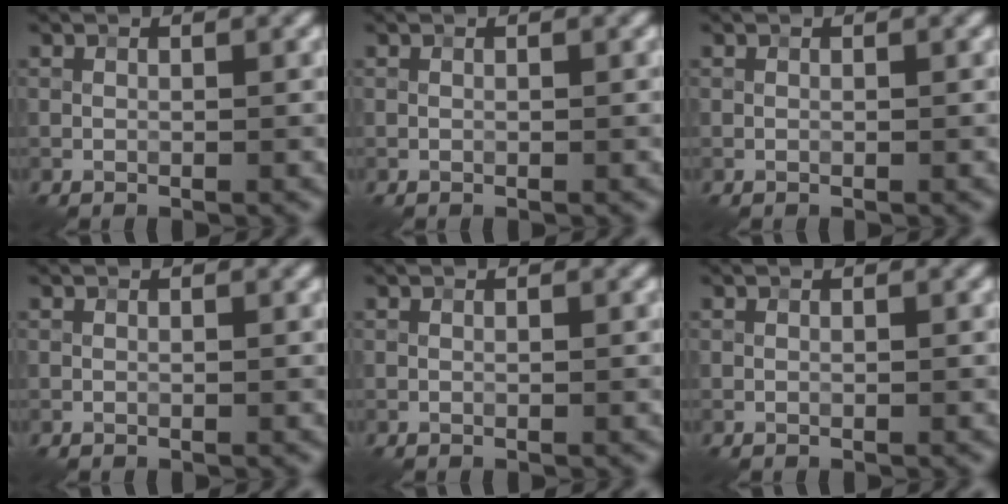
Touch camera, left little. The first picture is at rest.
{"total": 0.0}
{"total": 0.0}
{"total": 0.0}
{"total": 0.0}
{"total": 0.0}